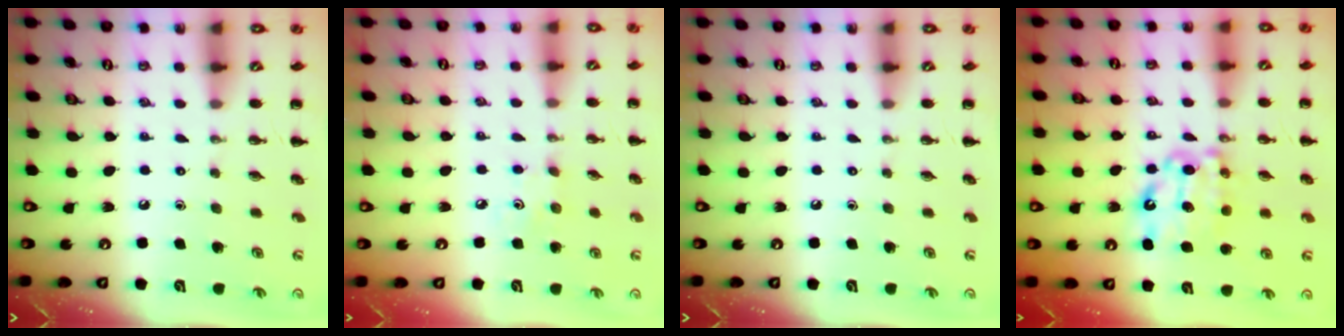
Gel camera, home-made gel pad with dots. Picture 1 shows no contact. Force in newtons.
{"total": 3.8, "press": 3.7, "slide": 0.9}
{"total": 0.0}
{"total": 11.5, "press": 11.5, "slide": 0.9}